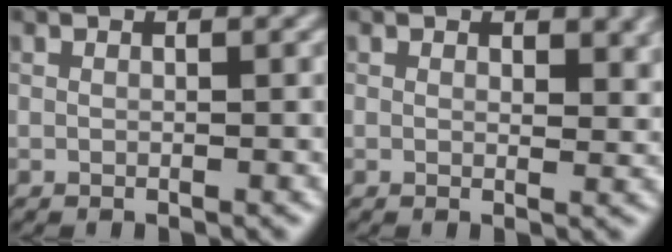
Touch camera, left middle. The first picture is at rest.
{"total": 2.0, "force": [1.0, 1.1, 1.3], "torque": [-0.013, -0.007, 0.017]}